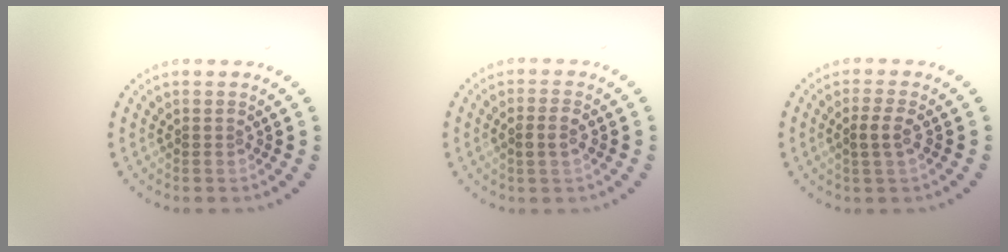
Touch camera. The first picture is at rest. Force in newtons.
{"total": 1.8, "press": 1.8, "slide": 0.2}
{"total": 1.7, "press": 1.6, "slide": 0.6}